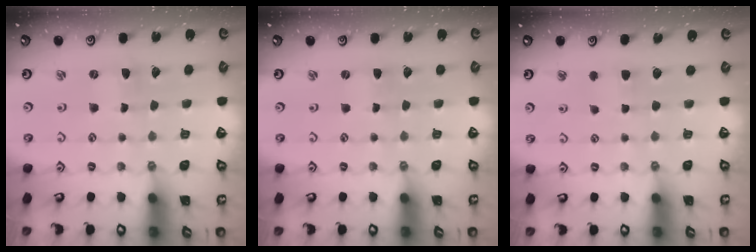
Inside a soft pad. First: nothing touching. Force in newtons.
{"total": 0.0}
{"total": 3.1, "press": 3.0, "slide": 0.6}